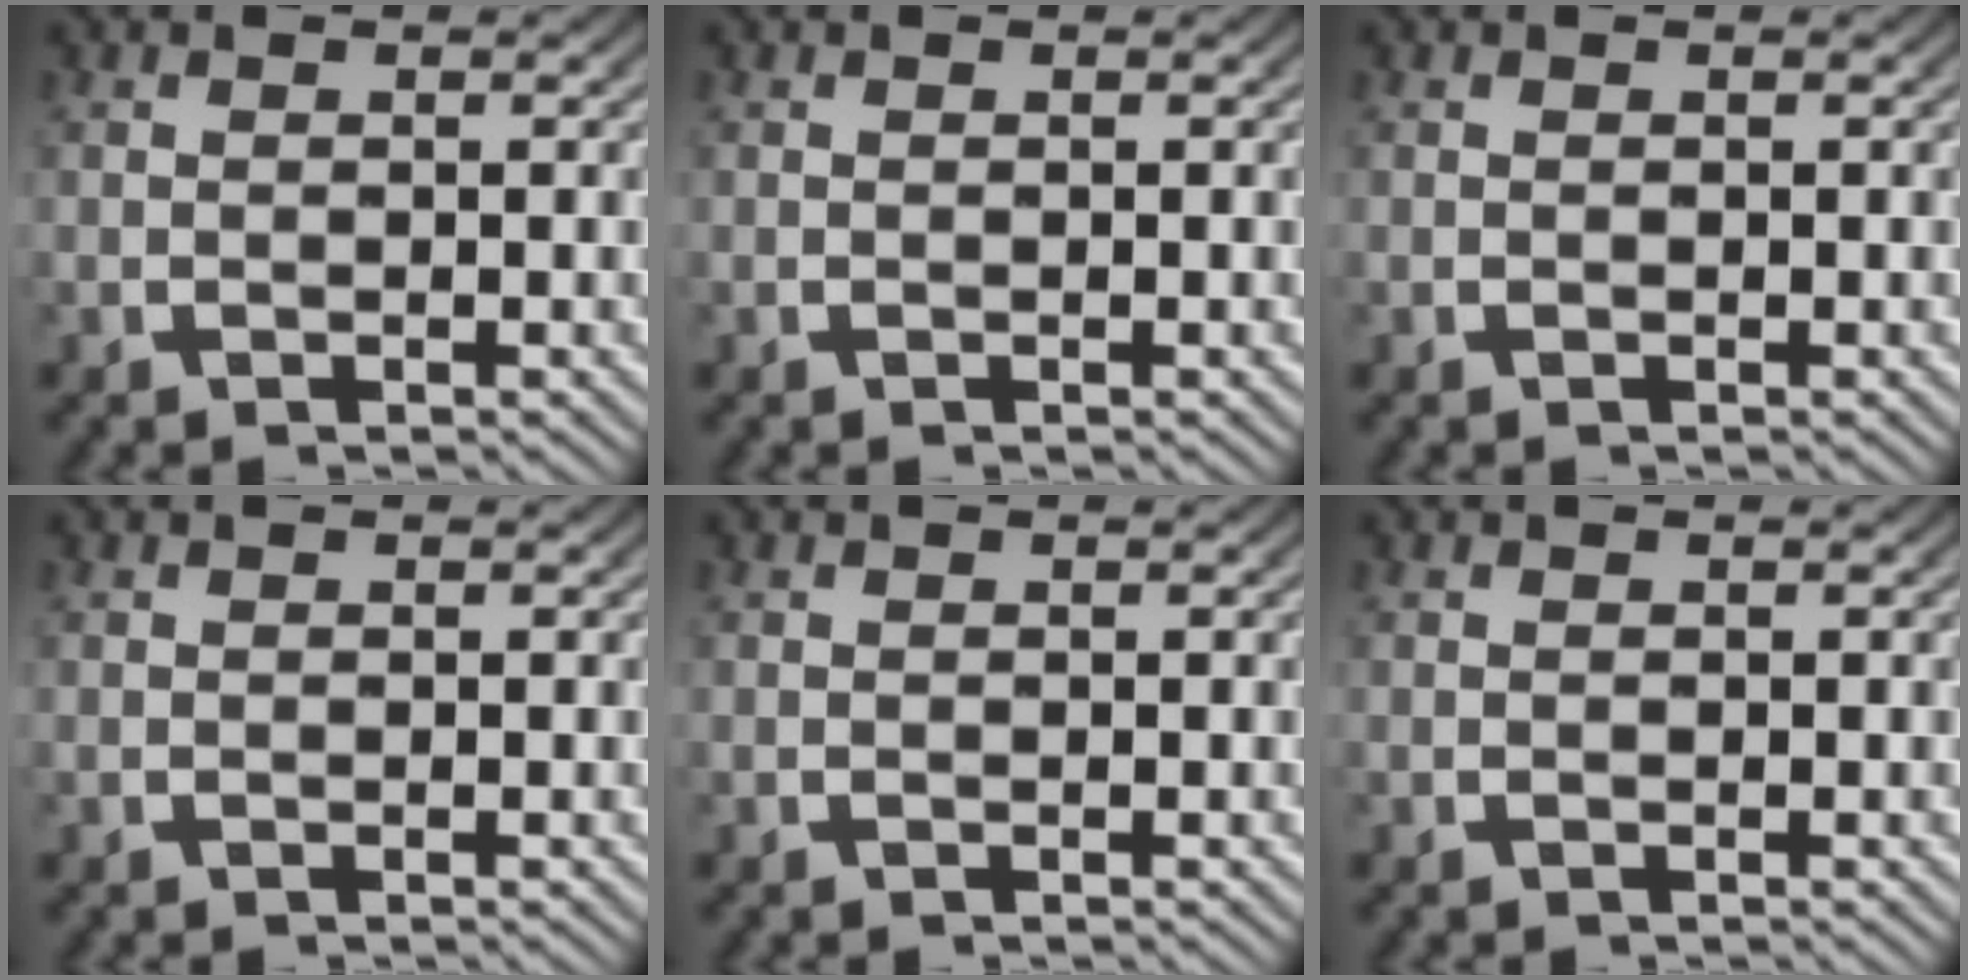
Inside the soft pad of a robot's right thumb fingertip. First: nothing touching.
{"total": 0.0}
{"total": 0.0}
{"total": 0.0}
{"total": 0.0}
{"total": 0.0}